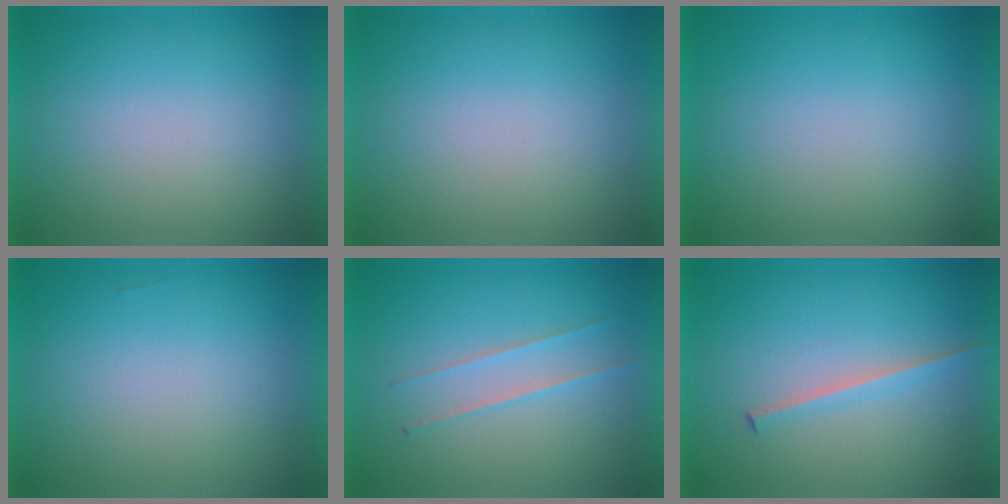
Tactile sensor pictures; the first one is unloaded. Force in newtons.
{"total": 1.2}
{"total": 0.0}
{"total": 1.2}
{"total": 1.9}
{"total": 1.8}